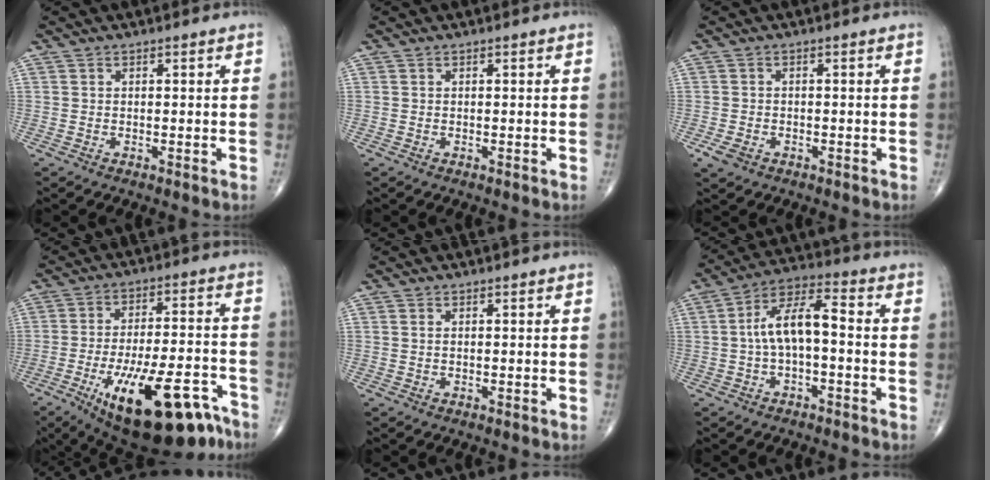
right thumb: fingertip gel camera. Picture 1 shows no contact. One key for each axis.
{"total": 0.0}
{"total": 2.7, "fx": -1.3, "fy": 1.9, "fz": 1.5, "tx": -0.031, "ty": 0.002, "tz": -0.019}
{"total": 23.4, "fx": -12.9, "fy": 8.6, "fz": 17.5, "tx": -0.235, "ty": 0.057, "tz": -0.189}
{"total": 0.5, "fx": 0.1, "fy": 0.3, "fz": 0.4, "tx": -0.011, "ty": 0.004, "tz": 0.004}
{"total": 9.6, "fx": -0.8, "fy": 4.2, "fz": 8.6, "tx": -0.161, "ty": 0.044, "tz": -0.020}